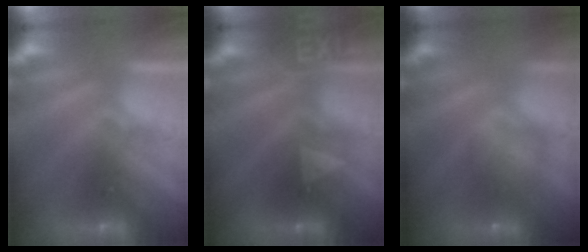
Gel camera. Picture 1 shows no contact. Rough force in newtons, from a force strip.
{"total": 2.4}
{"total": 7.9}